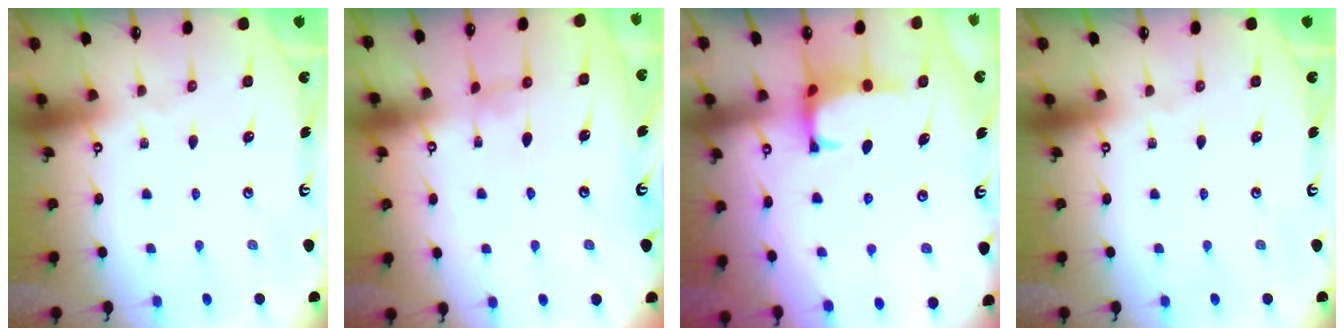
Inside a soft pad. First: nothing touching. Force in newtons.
{"total": 1.1, "press": 0.9, "slide": 0.5}
{"total": 0.9, "press": 0.5, "slide": 0.8}
{"total": 0.0}